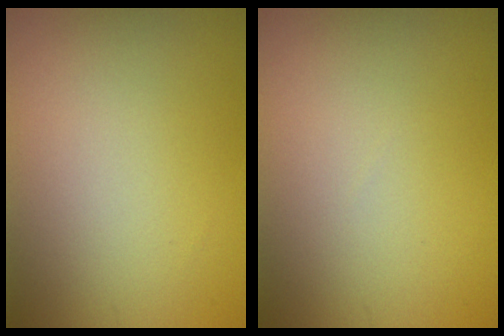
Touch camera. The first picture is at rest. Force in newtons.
{"total": 0.0}